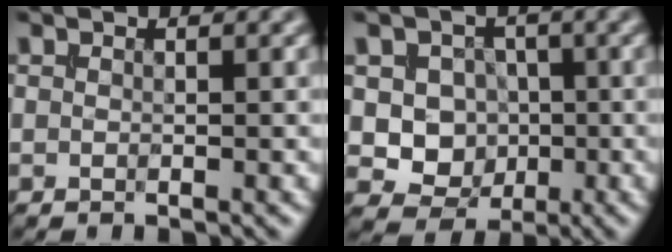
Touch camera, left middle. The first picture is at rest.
{"total": 5.0, "force": [-0.1, 4.6, 2.0], "torque": [-0.008, 0.005, -0.019]}